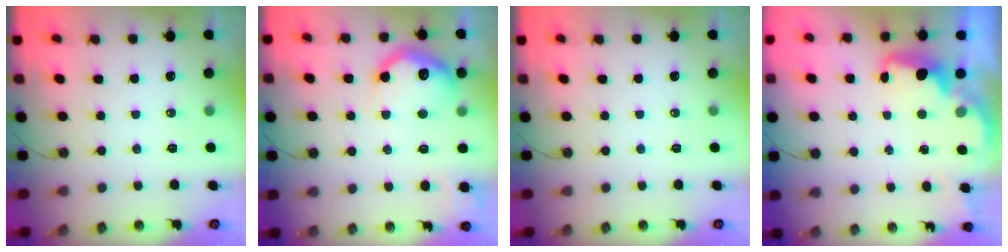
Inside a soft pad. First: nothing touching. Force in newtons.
{"total": 15.2, "press": 15.2, "slide": 1.1}
{"total": 0.0}
{"total": 2.4, "press": 2.3, "slide": 0.7}